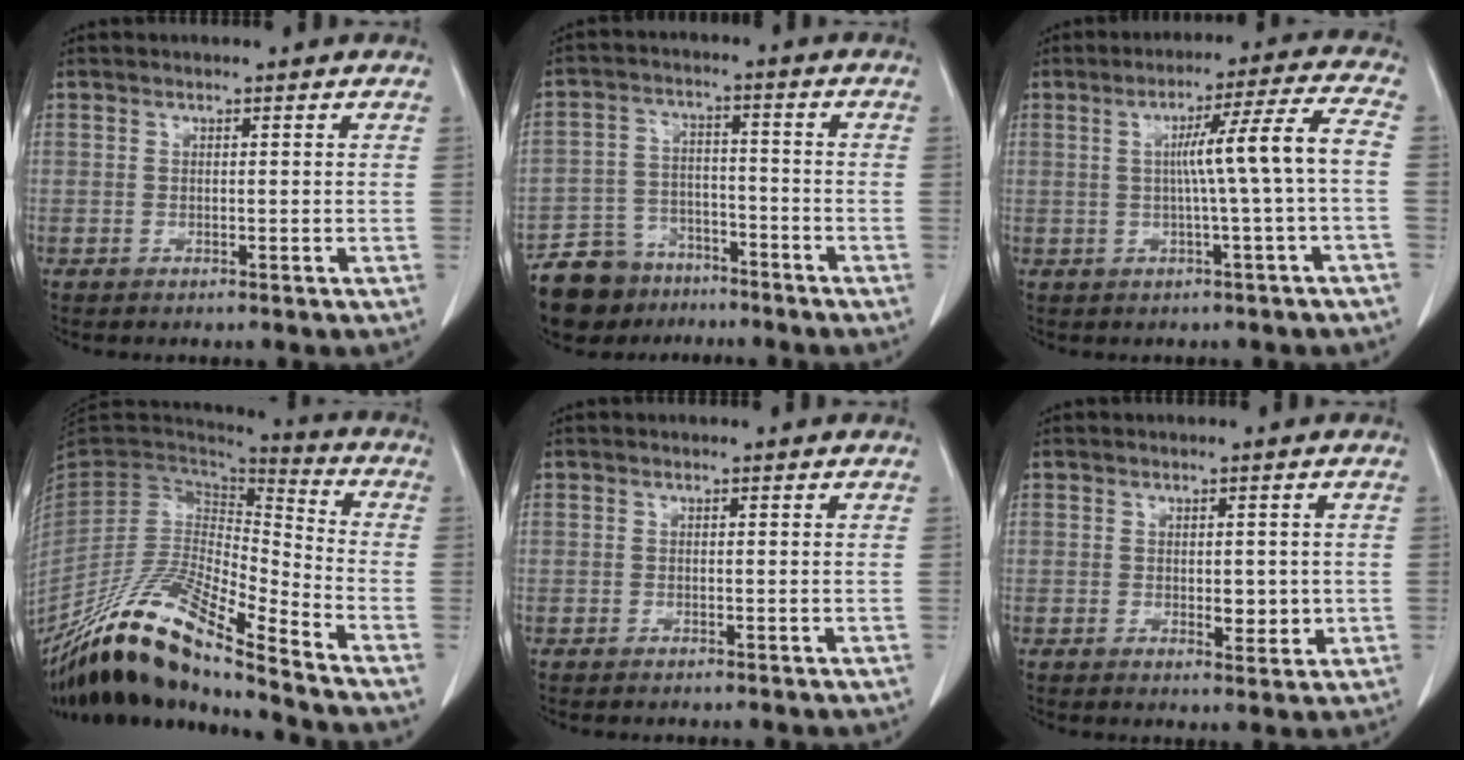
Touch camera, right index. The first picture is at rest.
{"total": 9.8, "force": [-7.6, 6.0, 1.7], "torque": [-0.037, 0.016, -0.128]}
{"total": 9.1, "force": [-0.3, -1.5, 8.9], "torque": [-0.135, 0.018, 0.003]}
{"total": 19.0, "force": [-15.6, 1.8, 10.7], "torque": [-0.208, 0.007, -0.292]}
{"total": 0.0}
{"total": 3.3, "force": [0.0, 1.7, 2.8], "torque": [-0.032, -0.002, 0.008]}